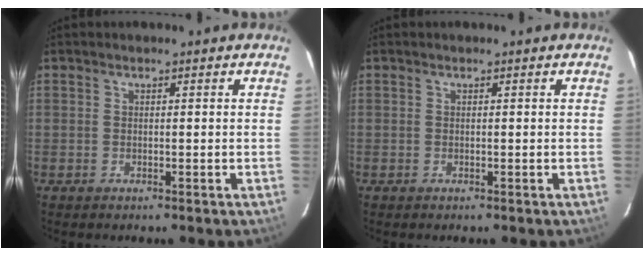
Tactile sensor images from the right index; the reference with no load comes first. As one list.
[{"total": 0.0}]